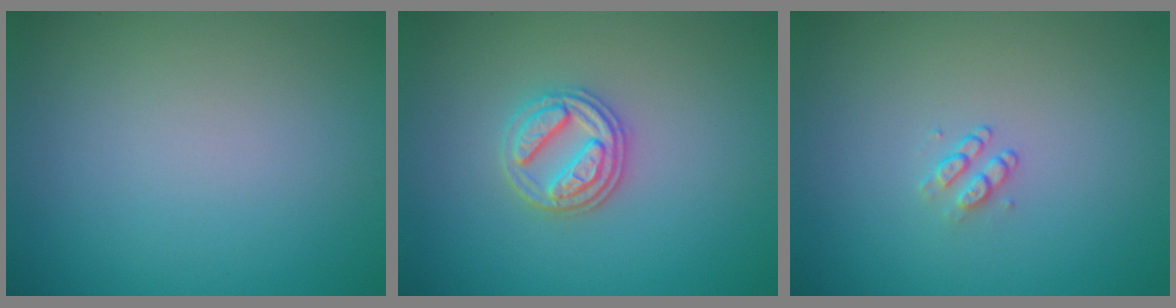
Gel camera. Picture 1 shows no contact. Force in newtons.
{"total": 3.3, "press": 3.0, "slide": 1.3}
{"total": 1.1, "press": 0.8, "slide": 0.7}